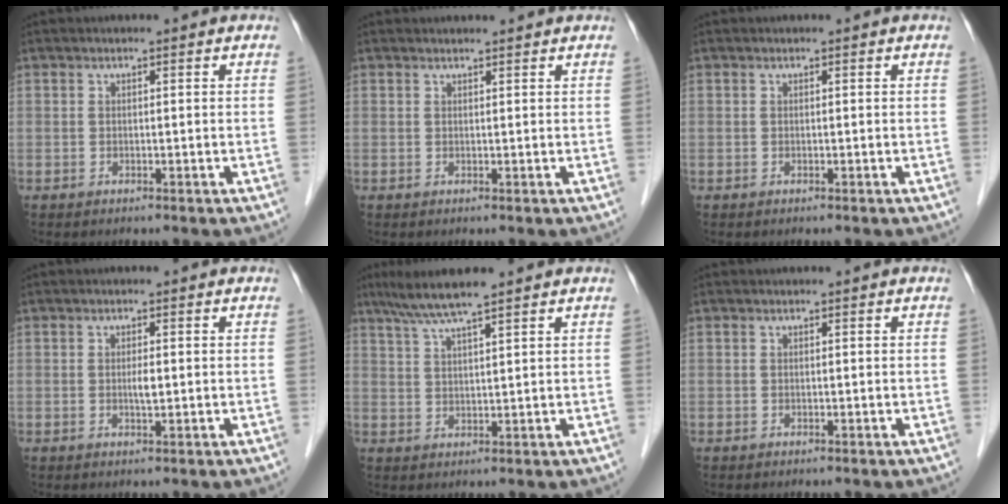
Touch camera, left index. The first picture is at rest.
{"total": 2.2, "force": [2.2, 0.0, 0.4], "torque": [-0.009, 0.011, 0.028]}
{"total": 0.0}
{"total": 1.5, "force": [0.0, 0.2, 1.5], "torque": [-0.029, 0.000, 0.001]}
{"total": 6.1, "force": [4.8, -0.6, 3.7], "torque": [-0.074, 0.017, 0.091]}
{"total": 0.0}